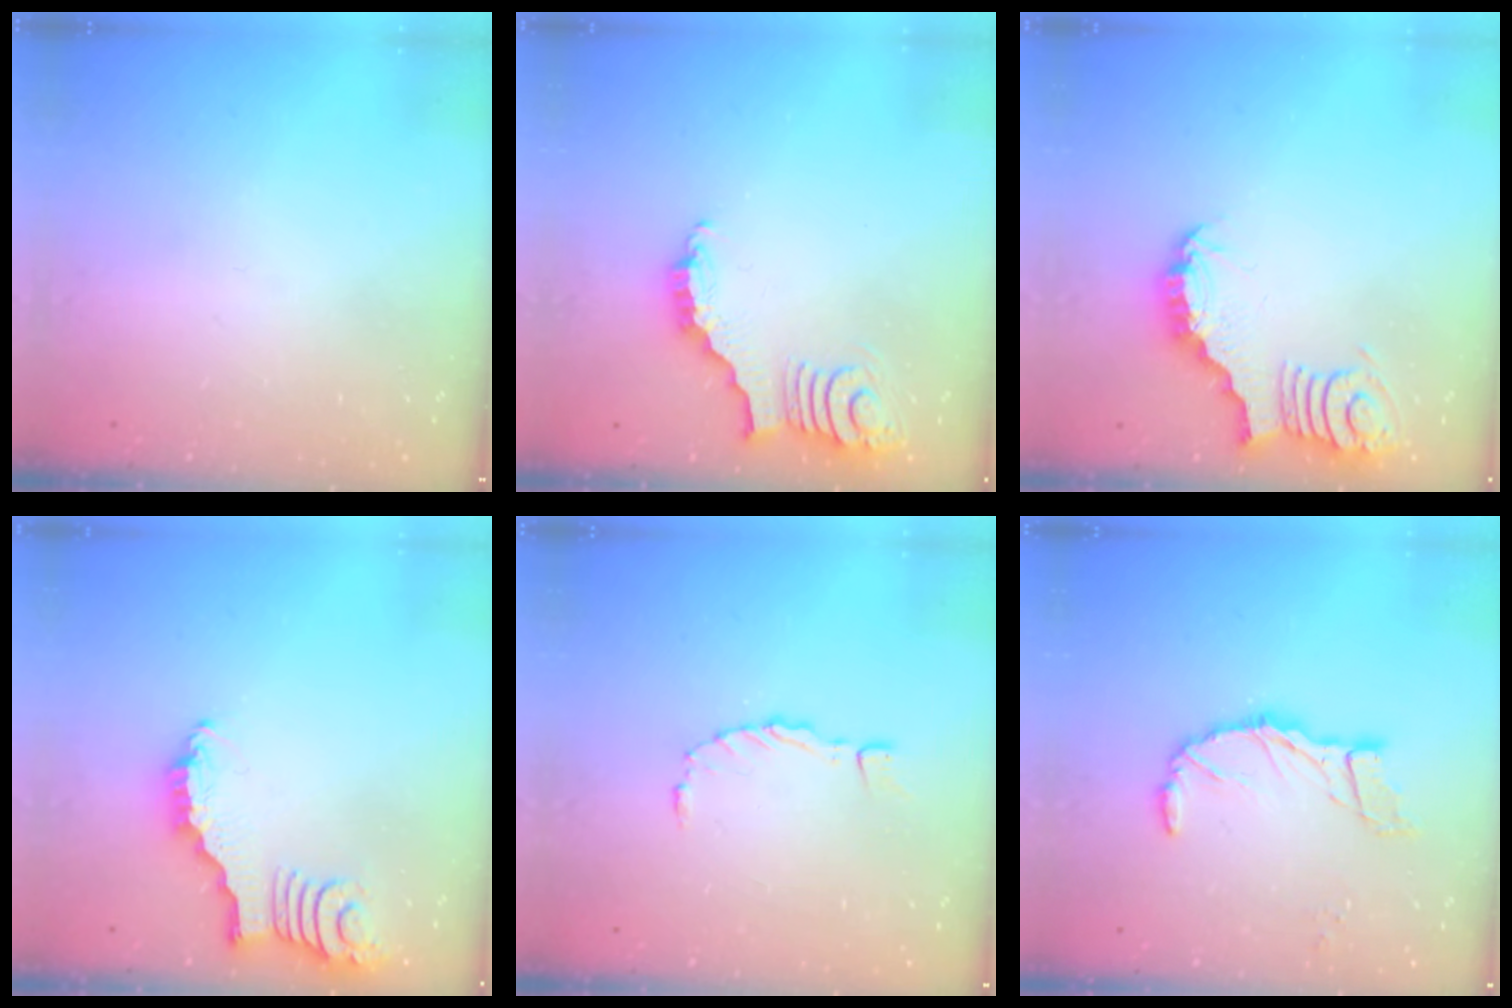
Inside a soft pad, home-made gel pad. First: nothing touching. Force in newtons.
{"total": 3.9, "press": 3.9, "slide": 0.5}
{"total": 3.7, "press": 3.6, "slide": 0.8}
{"total": 2.4, "press": 2.4, "slide": 0.3}
{"total": 0.0}
{"total": 10.4, "press": 10.3, "slide": 0.9}